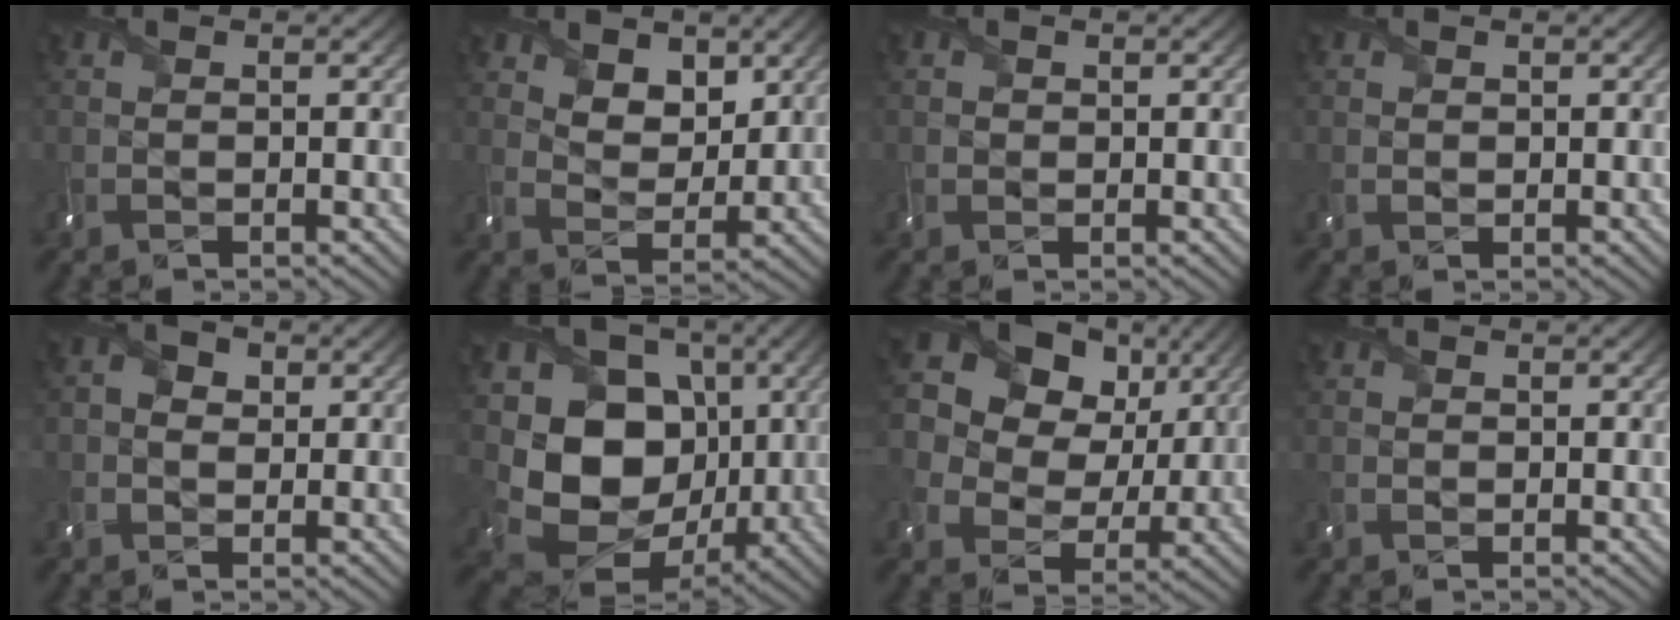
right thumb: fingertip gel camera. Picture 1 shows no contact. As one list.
[{"total": 5.6, "force": [3.3, 3.4, 2.9], "torque": [-0.061, -0.021, 0.058]}, {"total": 1.0, "force": [0.2, 1.0, 0.2], "torque": [-0.002, -0.003, 0.003]}, {"total": 1.0, "force": [0.5, 0.8, 0.2], "torque": [-0.005, 0.000, 0.010]}, {"total": 3.3, "force": [0.4, 2.6, 2.0], "torque": [-0.045, 0.008, 0.004]}, {"total": 13.6, "force": [0.3, 11.4, 7.4], "torque": [-0.154, -0.027, 0.004]}, {"total": 18.0, "force": [7.7, 13.8, 8.6], "torque": [-0.254, 0.069, 0.149]}, {"total": 0.8, "force": [0.1, 0.7, 0.2], "torque": [-0.004, -0.001, 0.002]}]